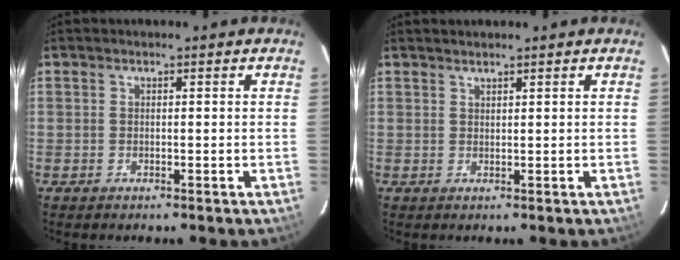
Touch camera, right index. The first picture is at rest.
{"total": 1.2, "force": [1.1, -0.4, 0.3], "torque": [-0.007, -0.001, 0.020]}